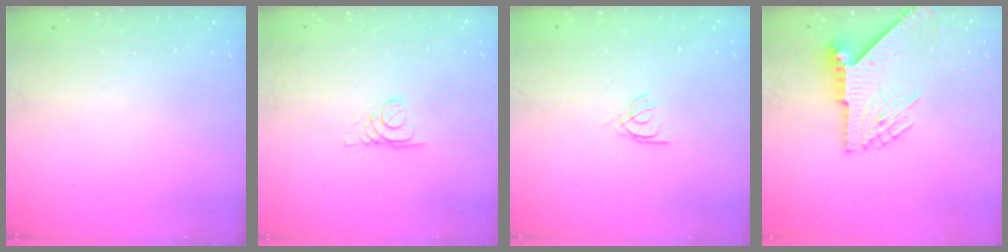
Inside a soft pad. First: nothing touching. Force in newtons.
{"total": 1.4, "press": 1.3, "slide": 0.1}
{"total": 2.1, "press": 2.1, "slide": 0.2}
{"total": 7.9, "press": 7.9, "slide": 1.0}